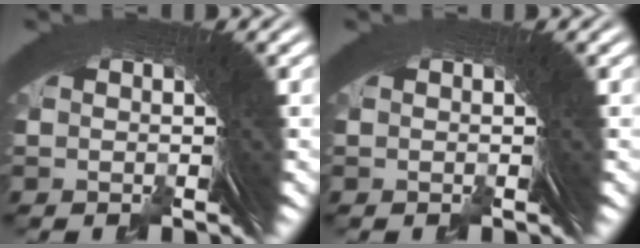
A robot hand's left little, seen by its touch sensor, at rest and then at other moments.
{"total": 0.0}